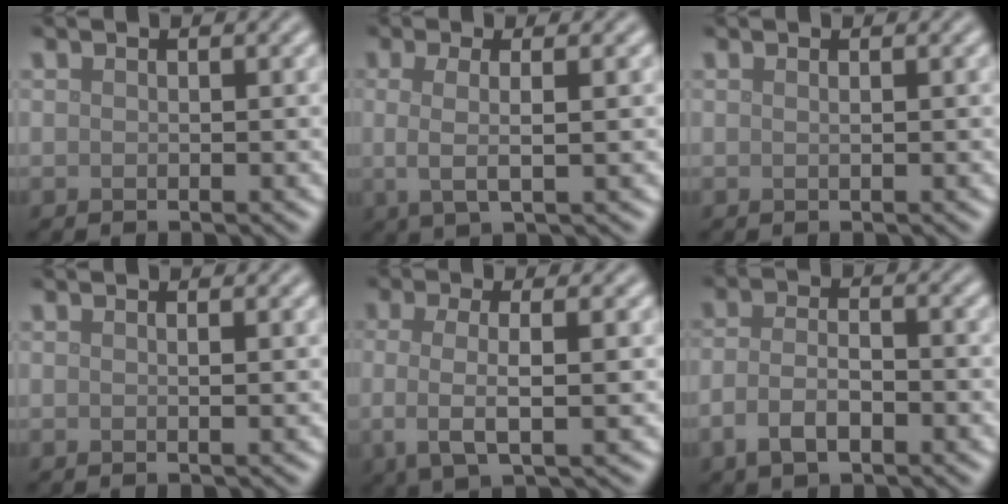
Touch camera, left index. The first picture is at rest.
{"total": 3.5, "force": [0.2, 1.0, 3.3], "torque": [-0.060, -0.001, 0.001]}
{"total": 0.7, "force": [0.3, 0.3, 0.6], "torque": [-0.003, 0.000, -0.002]}
{"total": 0.7, "force": [0.1, 0.2, 0.7], "torque": [-0.004, 0.003, -0.001]}
{"total": 4.6, "force": [-0.3, 1.4, 4.4], "torque": [-0.079, -0.003, -0.009]}
{"total": 3.8, "force": [-1.5, 1.7, 3.0], "torque": [-0.063, 0.000, -0.033]}